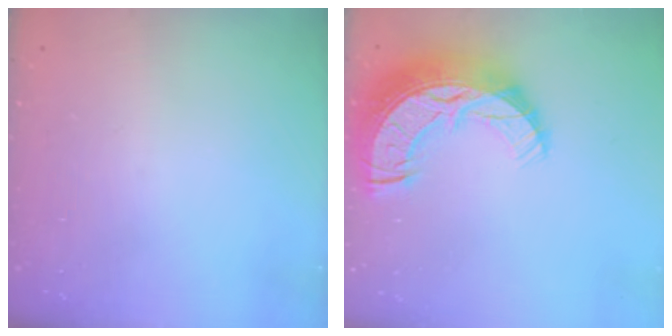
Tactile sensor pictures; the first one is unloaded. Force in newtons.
{"total": 19.3, "press": 19.2, "slide": 1.4}